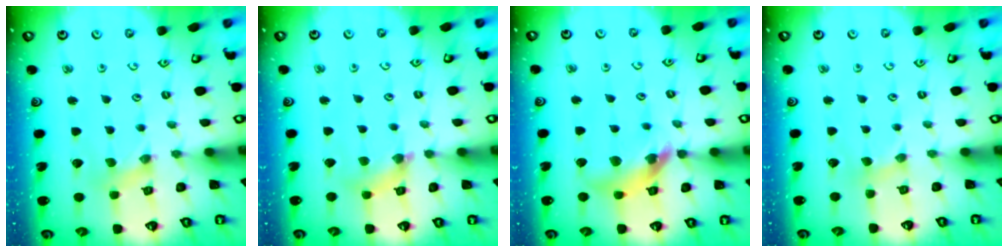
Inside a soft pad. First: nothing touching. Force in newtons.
{"total": 4.7, "press": 4.7, "slide": 0.5}
{"total": 13.3, "press": 13.2, "slide": 1.6}
{"total": 1.2, "press": 1.1, "slide": 0.3}